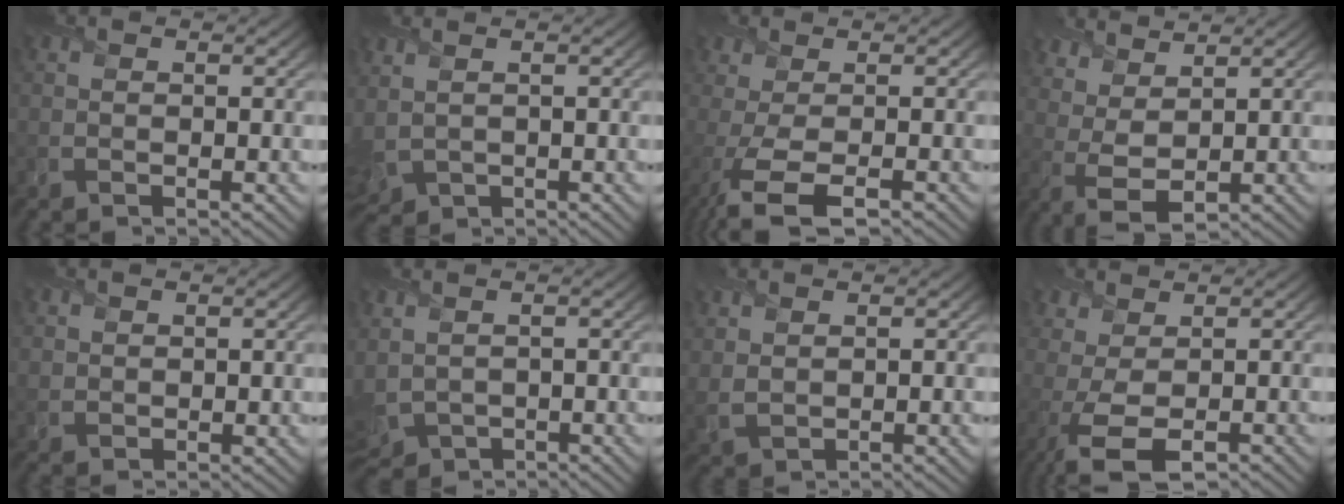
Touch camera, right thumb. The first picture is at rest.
{"total": 4.2, "force": [0.0, 2.6, 3.4], "torque": [-0.095, -0.008, 0.012]}
{"total": 5.5, "force": [-2.6, 1.8, 4.4], "torque": [-0.081, -0.004, -0.050]}
{"total": 5.1, "force": [3.8, 1.4, 3.1], "torque": [-0.077, 0.003, 0.076]}
{"total": 1.4, "force": [1.1, 0.8, 0.2], "torque": [-0.008, -0.002, 0.029]}
{"total": 5.0, "force": [-0.4, 3.3, 3.6], "torque": [-0.110, -0.020, 0.009]}
{"total": 2.7, "force": [1.5, 1.3, 1.8], "torque": [-0.047, 0.004, 0.039]}
{"total": 5.2, "force": [-1.8, 2.2, 4.4], "torque": [-0.095, 0.002, -0.035]}